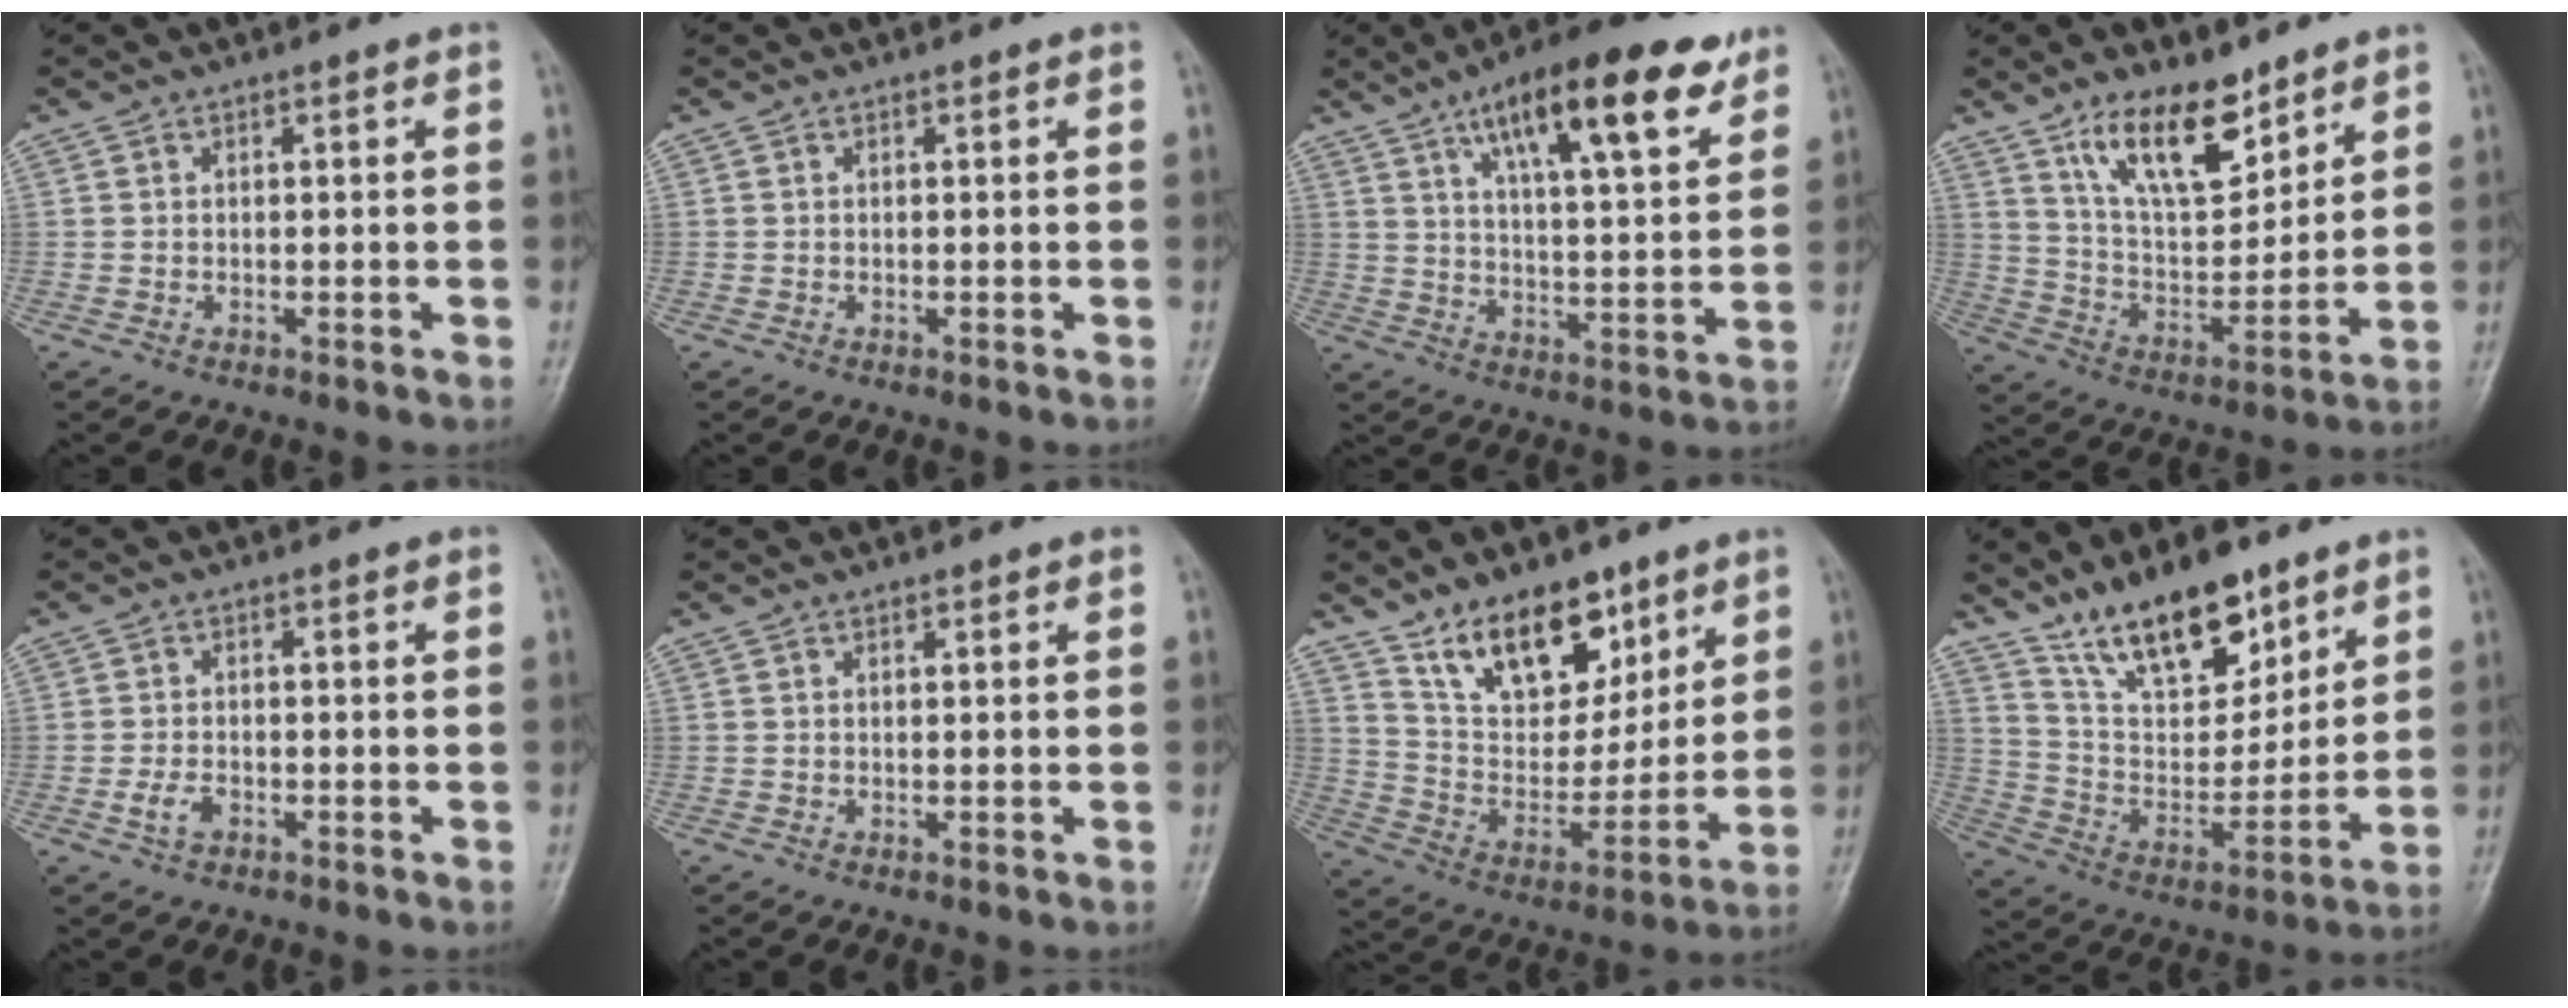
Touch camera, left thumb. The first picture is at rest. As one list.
[{"total": 0.0}, {"total": 18.8, "force": [10.7, 5.7, 14.4], "torque": [-0.193, -0.034, 0.168]}, {"total": 14.5, "force": [9.7, 6.1, 9.0], "torque": [-0.117, -0.065, 0.182]}, {"total": 2.9, "force": [-1.2, 1.7, 1.9], "torque": [-0.039, 0.007, -0.022]}, {"total": 0.5, "force": [0.3, 0.2, 0.3], "torque": [-0.005, -0.002, 0.005]}, {"total": 17.1, "force": [11.0, 9.3, 9.2], "torque": [-0.093, -0.064, 0.204]}, {"total": 17.9, "force": [12.6, 7.5, 10.2], "torque": [-0.120, -0.072, 0.232]}]